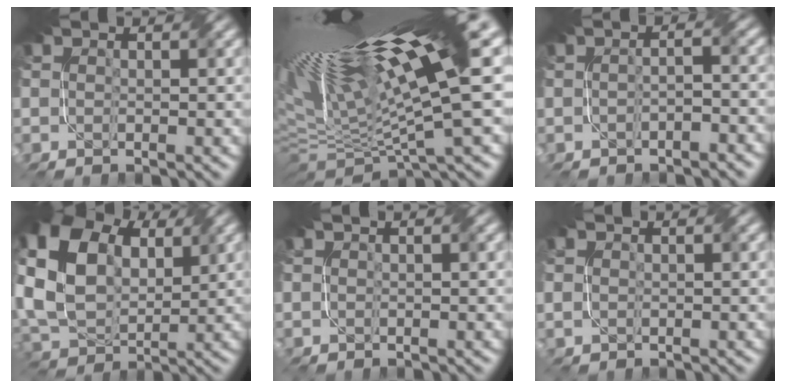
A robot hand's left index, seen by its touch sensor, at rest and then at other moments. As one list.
[{"total": 16.1, "force": [4.6, 3.7, 15.0], "torque": [-0.265, 0.006, 0.093]}, {"total": 1.9, "force": [-1.0, 0.4, 1.6], "torque": [-0.024, 0.005, -0.020]}, {"total": 12.8, "force": [3.9, 8.7, 8.5], "torque": [-0.204, 0.020, 0.073]}, {"total": 1.5, "force": [1.1, 0.4, 0.9], "torque": [-0.013, -0.003, 0.012]}, {"total": 1.2, "force": [0.6, 0.7, 0.8], "torque": [-0.020, 0.001, 0.016]}]